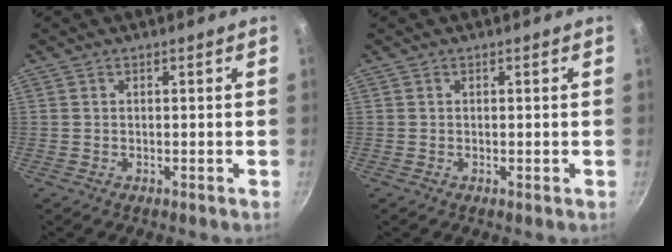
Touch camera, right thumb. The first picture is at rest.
{"total": 0.0}